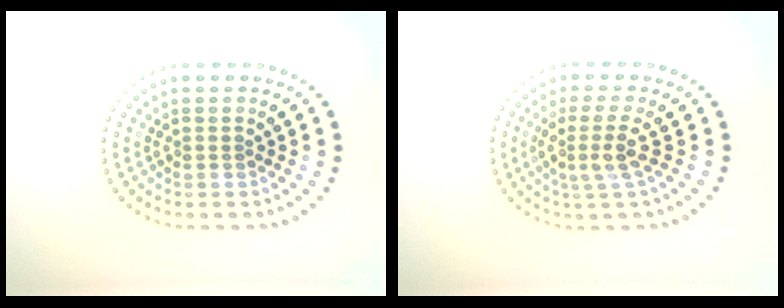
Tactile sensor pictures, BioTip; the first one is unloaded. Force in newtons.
{"total": 2.7, "press": 2.2, "slide": 1.7}